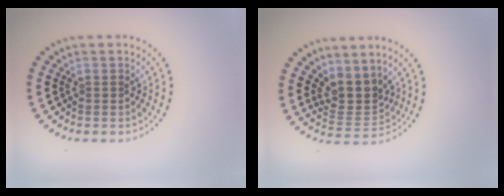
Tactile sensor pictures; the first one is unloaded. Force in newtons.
{"total": 3.3, "press": 2.6, "slide": 2.1}